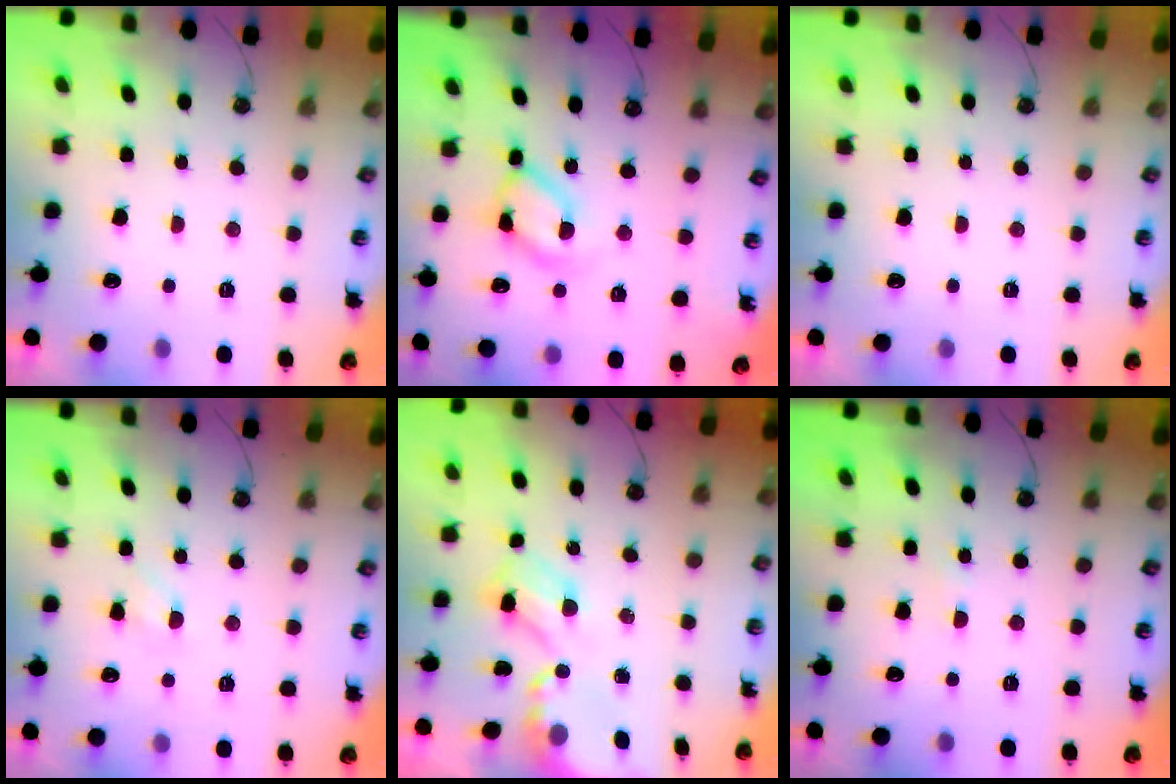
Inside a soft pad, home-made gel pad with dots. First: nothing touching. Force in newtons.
{"total": 12.9, "press": 12.8, "slide": 1.4}
{"total": 0.0}
{"total": 4.9, "press": 4.9, "slide": 0.7}
{"total": 4.6, "press": 4.6, "slide": 0.6}
{"total": 1.5, "press": 1.5, "slide": 0.3}